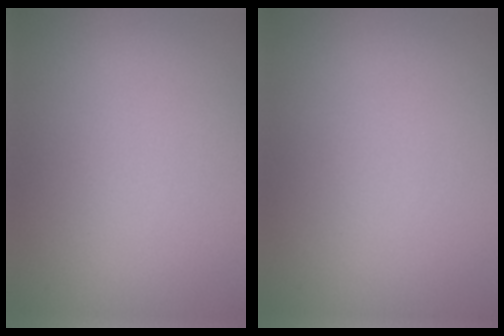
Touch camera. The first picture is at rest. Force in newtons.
{"total": 0.0}